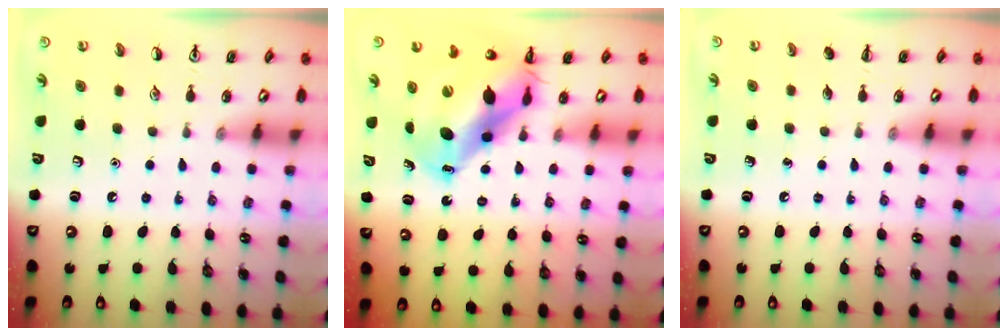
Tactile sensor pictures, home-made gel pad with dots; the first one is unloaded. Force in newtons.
{"total": 14.5, "press": 13.9, "slide": 4.0}
{"total": 0.0}